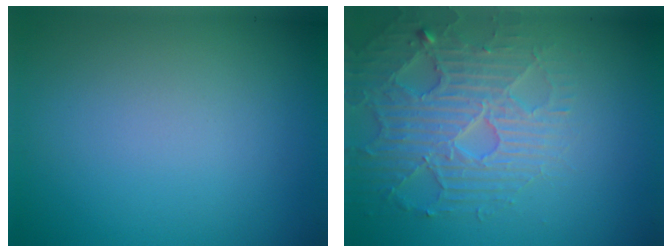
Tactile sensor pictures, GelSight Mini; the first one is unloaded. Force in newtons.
{"total": 4.6, "press": 4.3, "slide": 1.7}